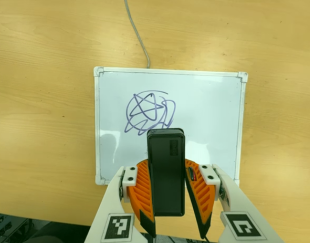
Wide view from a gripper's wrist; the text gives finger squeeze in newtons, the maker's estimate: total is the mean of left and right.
{"total": 8.1, "left": 6.8, "right": 9.4}